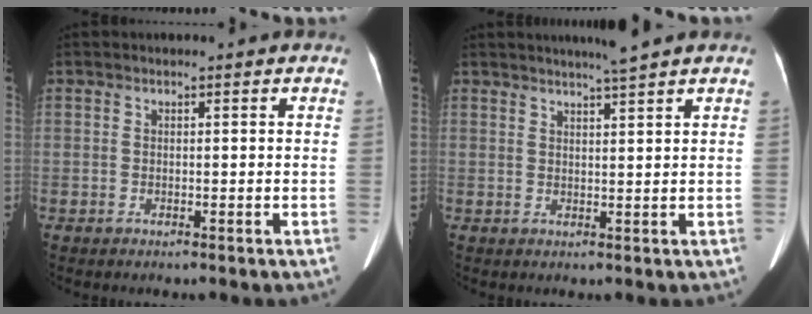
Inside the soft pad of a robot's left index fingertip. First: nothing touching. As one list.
[{"total": 4.1, "force": [3.5, -0.9, 2.0], "torque": [-0.031, 0.002, 0.053]}]